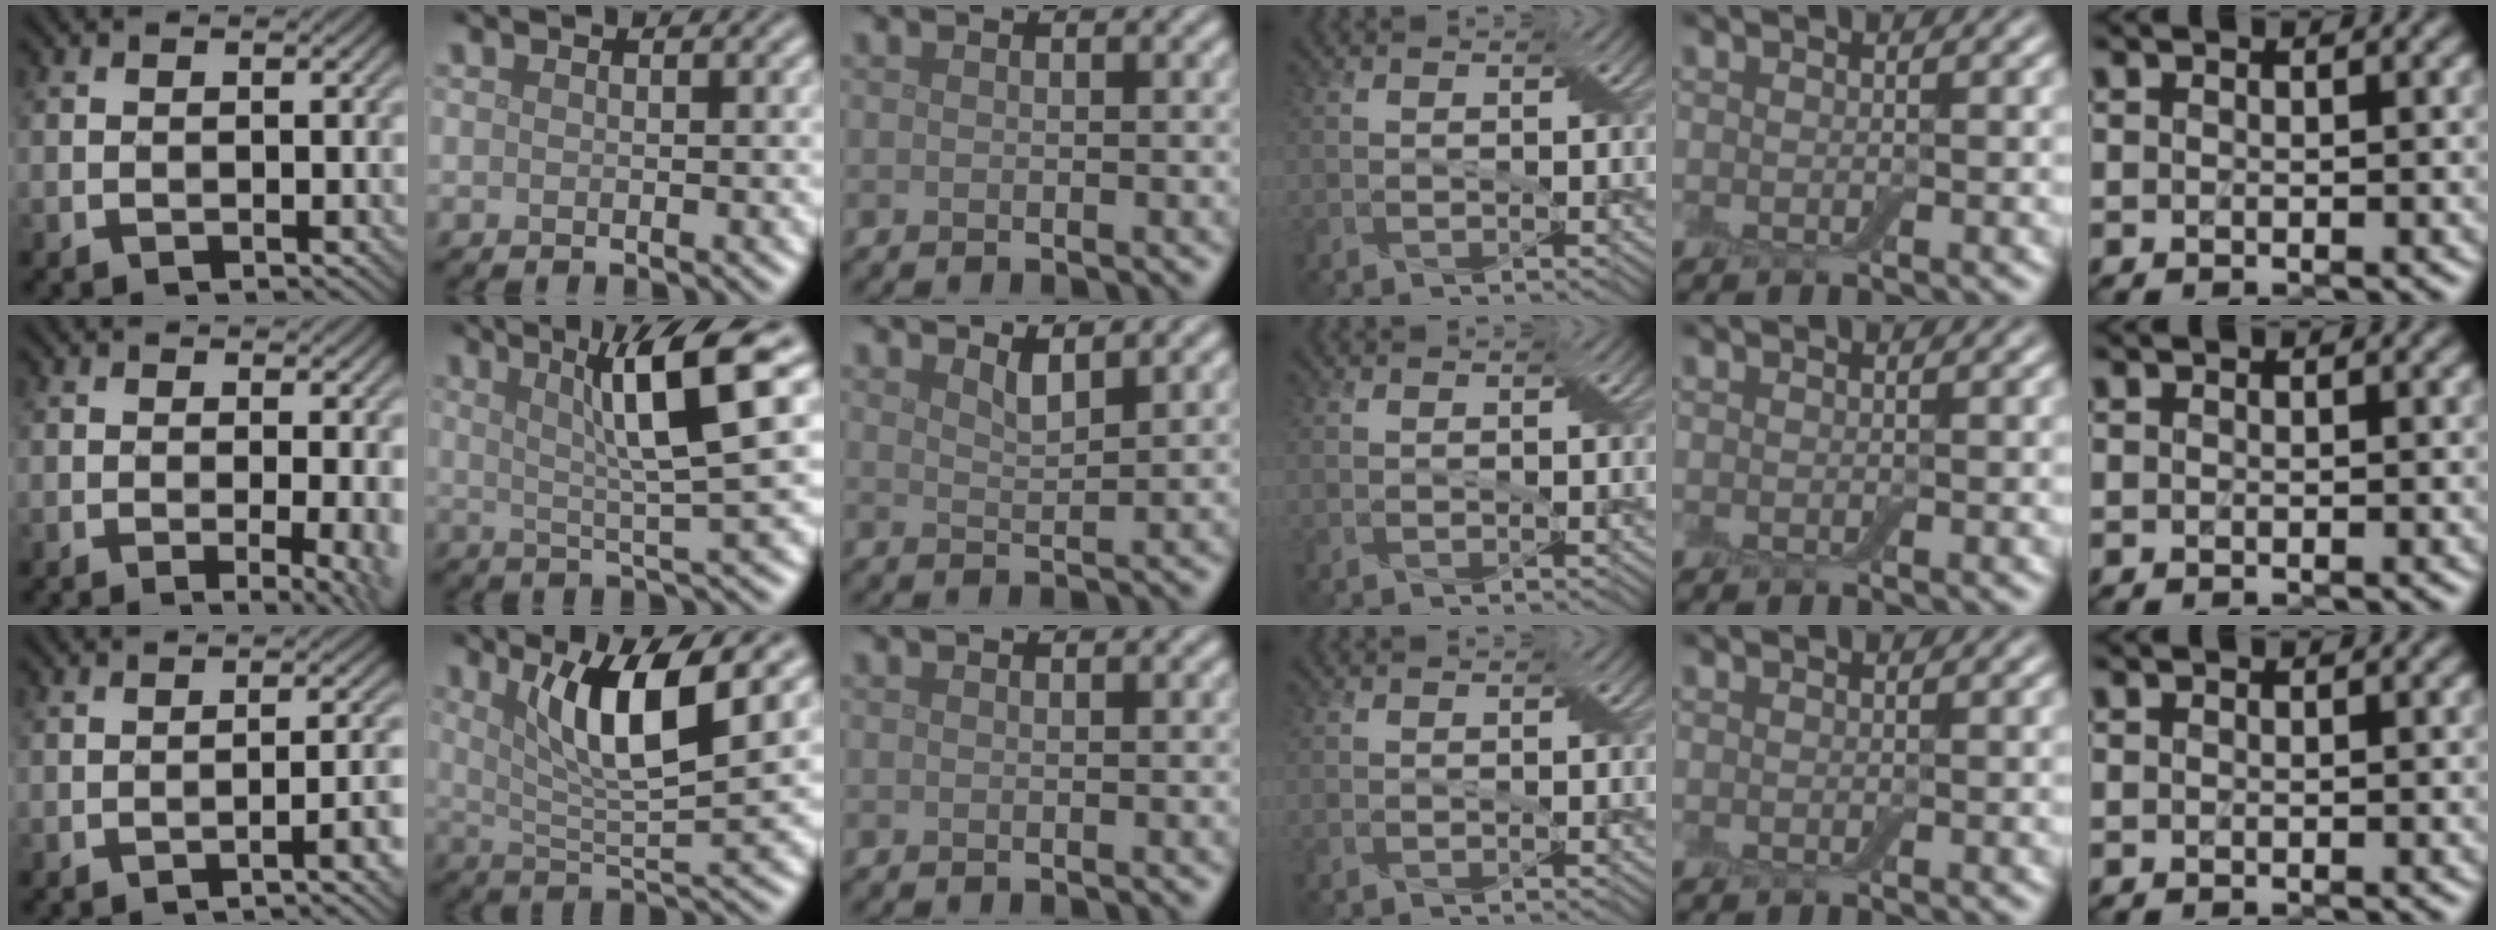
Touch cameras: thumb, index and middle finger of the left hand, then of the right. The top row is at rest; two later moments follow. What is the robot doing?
{"motion": "wrap", "object": "cling film"}